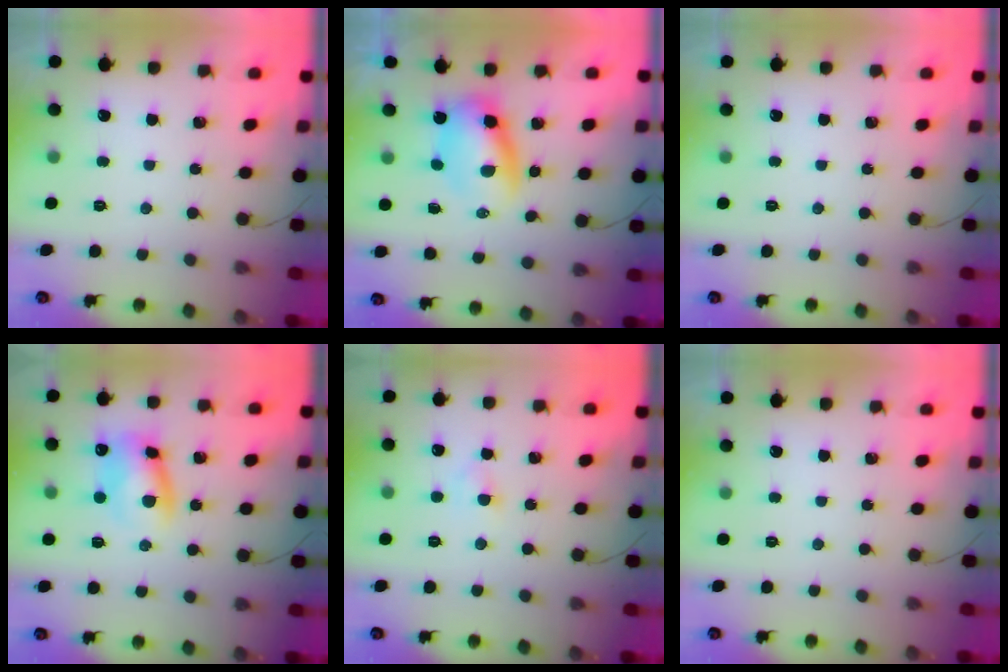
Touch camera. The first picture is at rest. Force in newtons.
{"total": 7.0, "press": 6.9, "slide": 1.4}
{"total": 0.0}
{"total": 9.6, "press": 9.5, "slide": 1.3}
{"total": 2.9, "press": 2.7, "slide": 1.2}
{"total": 0.0}